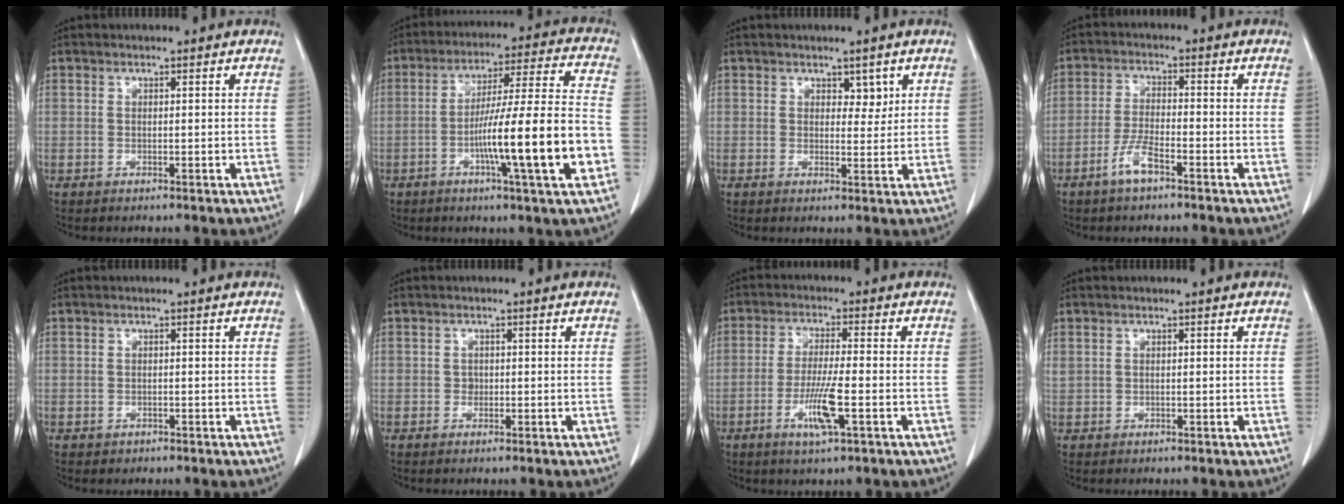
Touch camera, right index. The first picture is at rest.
{"total": 16.7, "force": [-5.0, -0.2, 16.0], "torque": [-0.262, 0.001, -0.081]}
{"total": 2.5, "force": [1.4, 1.5, 1.5], "torque": [-0.013, -0.005, 0.020]}
{"total": 4.5, "force": [-2.9, 0.8, 3.4], "torque": [-0.072, -0.001, -0.055]}
{"total": 0.6, "force": [-0.2, 0.5, 0.0], "torque": [-0.004, 0.003, 0.001]}
{"total": 0.7, "force": [-0.1, 0.6, 0.2], "torque": [0.002, 0.005, -0.002]}
{"total": 6.8, "force": [-2.5, 0.1, 6.3], "torque": [-0.122, -0.012, -0.047]}
{"total": 0.8, "force": [0.2, 0.5, 0.5], "torque": [-0.019, 0.012, 0.012]}